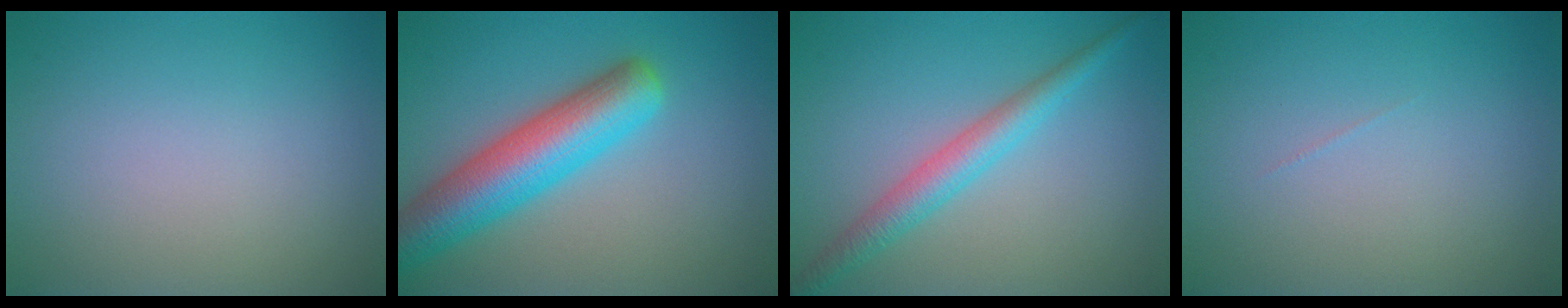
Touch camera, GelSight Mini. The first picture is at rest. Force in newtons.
{"total": 7.5, "press": 7.5, "slide": 0.4}
{"total": 3.3, "press": 3.3, "slide": 0.1}
{"total": 0.0}